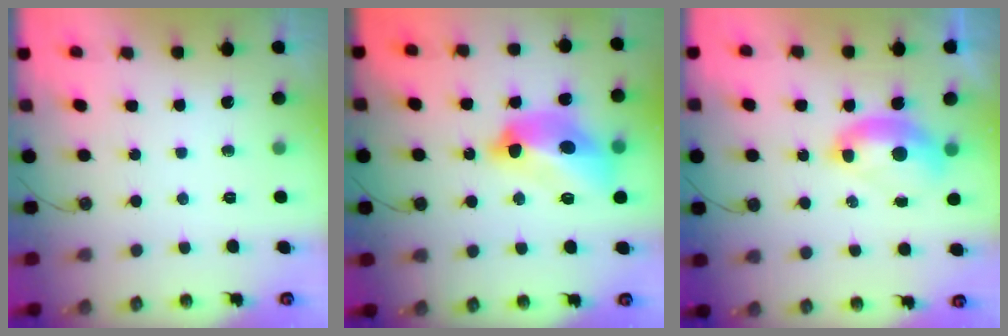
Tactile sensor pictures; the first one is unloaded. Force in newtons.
{"total": 12.0, "press": 11.8, "slide": 2.1}
{"total": 2.5, "press": 2.4, "slide": 0.6}